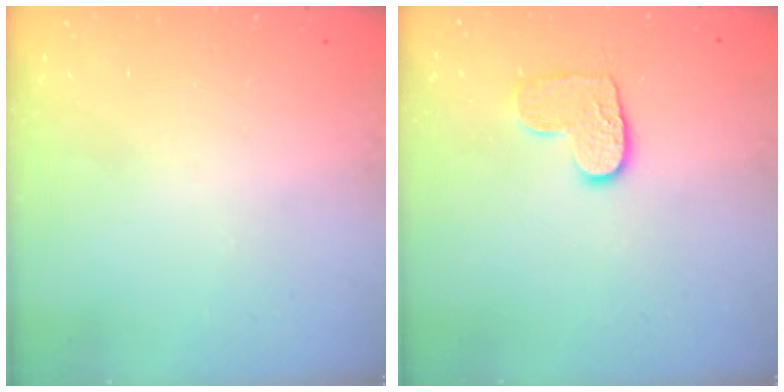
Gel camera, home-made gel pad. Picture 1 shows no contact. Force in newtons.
{"total": 8.2, "press": 8.2, "slide": 0.5}